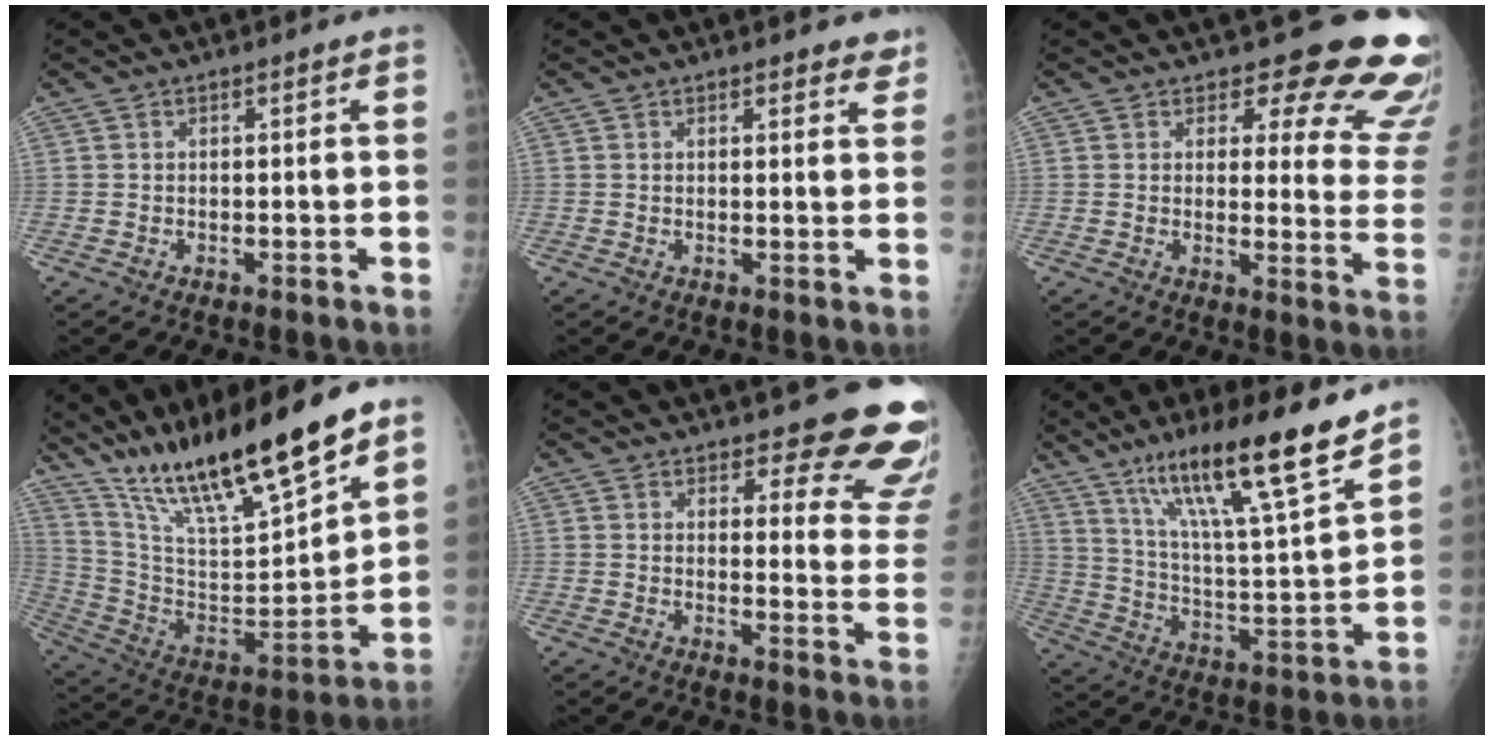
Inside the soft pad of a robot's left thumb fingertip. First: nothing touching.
{"total": 3.6, "force": [2.9, 1.4, 1.5], "torque": [0.010, -0.012, 0.028]}
{"total": 16.7, "force": [13.8, 6.1, 7.1], "torque": [-0.025, -0.112, 0.135]}
{"total": 24.9, "force": [18.0, 4.7, 16.5], "torque": [-0.266, -0.070, 0.328]}
{"total": 15.4, "force": [13.0, 4.6, 7.1], "torque": [-0.031, -0.100, 0.131]}
{"total": 21.2, "force": [14.8, 2.2, 15.1], "torque": [-0.229, -0.068, 0.255]}